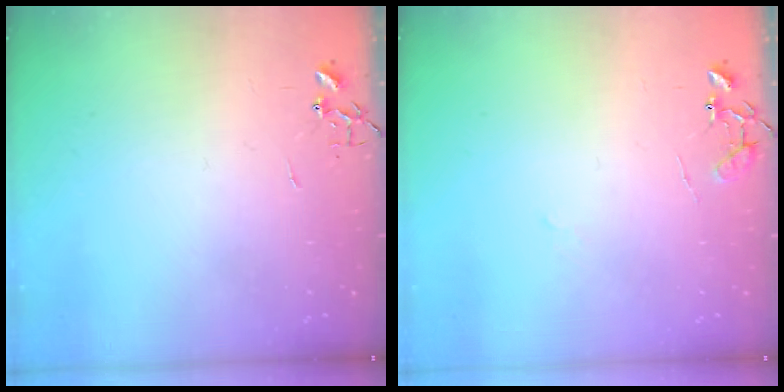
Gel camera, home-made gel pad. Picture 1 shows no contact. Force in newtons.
{"total": 8.7, "press": 8.7, "slide": 0.8}